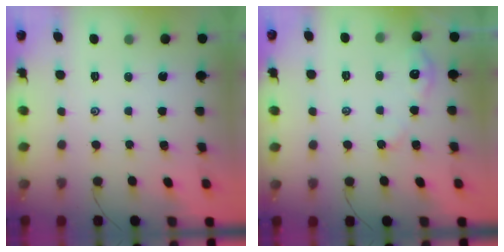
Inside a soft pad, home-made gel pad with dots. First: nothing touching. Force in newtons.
{"total": 3.5, "press": 3.5, "slide": 0.2}